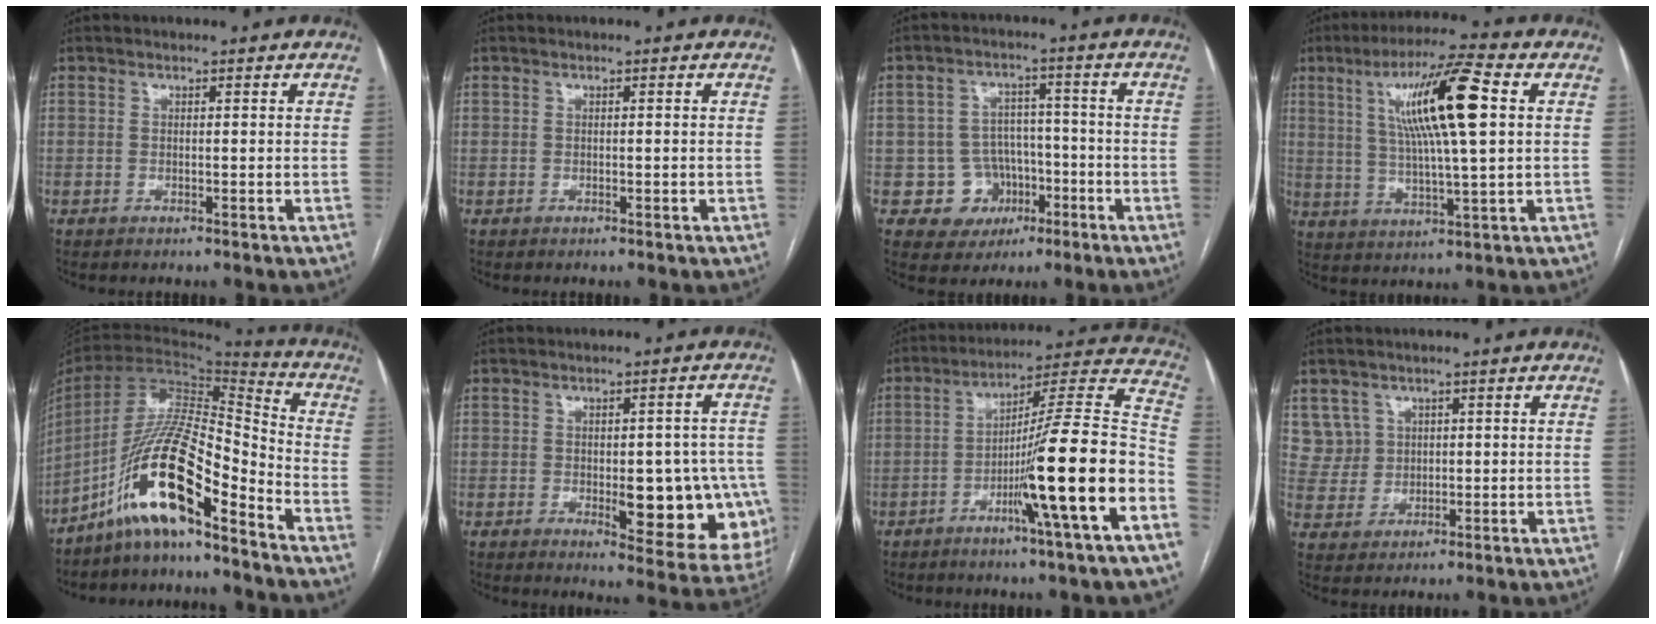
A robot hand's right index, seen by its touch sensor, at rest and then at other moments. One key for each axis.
{"total": 0.0}
{"total": 7.3, "fx": -2.5, "fy": 6.8, "fz": 0.8, "tx": -0.002, "ty": 0.018, "tz": -0.031}
{"total": 14.1, "fx": 3.6, "fy": 0.8, "fz": 13.6, "tx": -0.248, "ty": 0.014, "tz": 0.063}
{"total": 14.9, "fx": -9.8, "fy": 2.4, "fz": 10.9, "tx": -0.209, "ty": 0.017, "tz": -0.178}
{"total": 14.4, "fx": -2.8, "fy": 5.5, "fz": 13.0, "tx": -0.107, "ty": 0.010, "tz": -0.015}
{"total": 19.3, "fx": -7.1, "fy": -1.4, "fz": 17.8, "tx": -0.246, "ty": 0.001, "tz": -0.121}
{"total": 5.0, "fx": 2.2, "fy": 4.4, "fz": 0.0, "tx": 0.003, "ty": 0.012, "tz": 0.052}